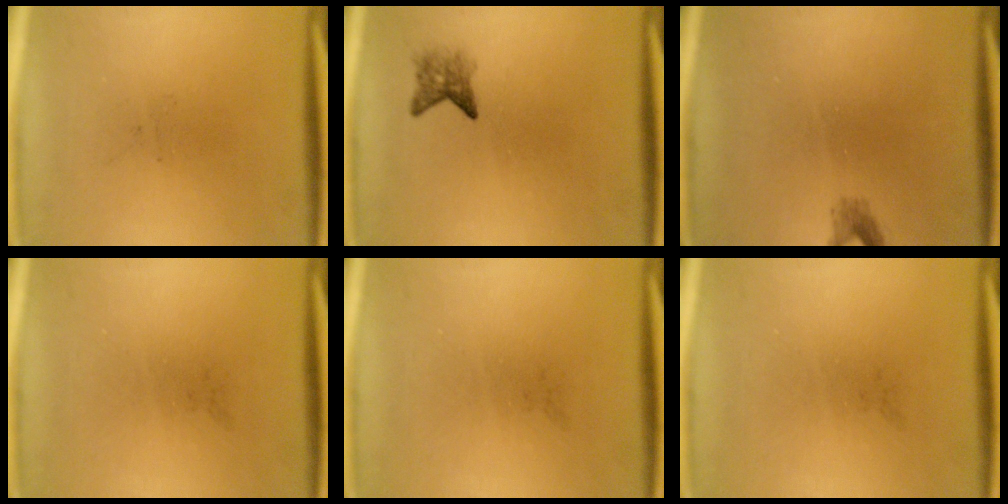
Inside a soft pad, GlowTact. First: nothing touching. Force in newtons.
{"total": 2.2}
{"total": 1.2}
{"total": 0.0}
{"total": 0.0}
{"total": 0.0}